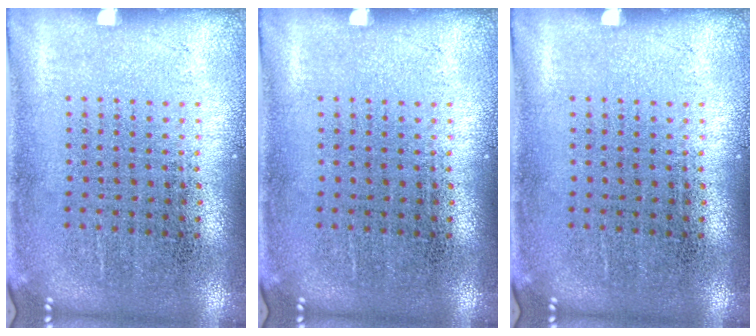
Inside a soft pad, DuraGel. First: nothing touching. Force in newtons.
{"total": 0.0}
{"total": 0.0}